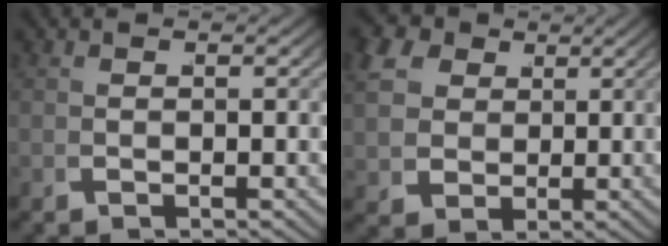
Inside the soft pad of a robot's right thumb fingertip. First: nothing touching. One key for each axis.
{"total": 8.2, "fx": 2.5, "fy": 6.8, "fz": 3.8, "tx": -0.100, "ty": -0.018, "tz": 0.048}